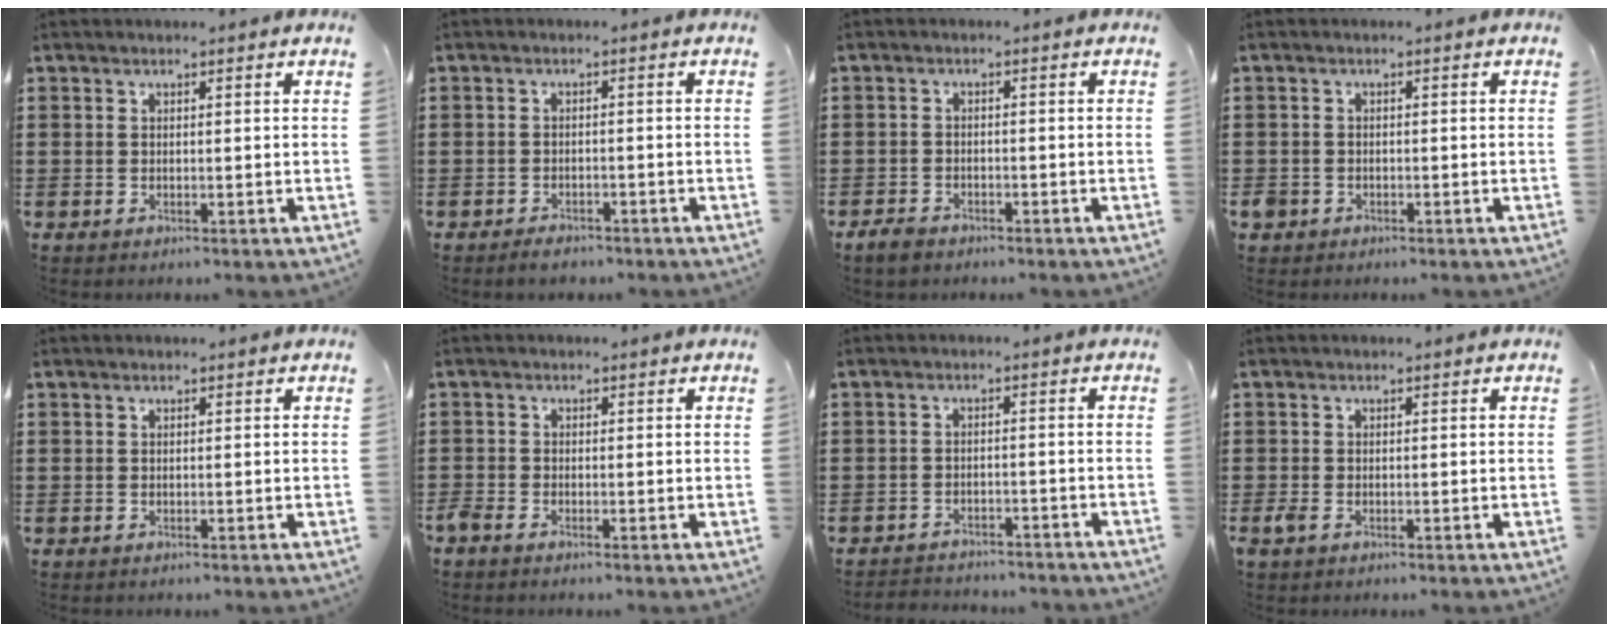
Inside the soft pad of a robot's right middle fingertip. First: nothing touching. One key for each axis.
{"total": 1.6, "fx": -1.5, "fy": 0.4, "fz": 0.4, "tx": -0.012, "ty": -0.001, "tz": -0.031}
{"total": 2.2, "fx": -1.8, "fy": 1.0, "fz": 0.8, "tx": -0.026, "ty": 0.003, "tz": -0.039}
{"total": 1.4, "fx": -0.8, "fy": 1.1, "fz": 0.2, "tx": -0.015, "ty": -0.001, "tz": -0.022}
{"total": 0.0}
{"total": 1.1, "fx": -1.0, "fy": 0.3, "fz": 0.5, "tx": -0.027, "ty": -0.007, "tz": -0.023}
{"total": 2.6, "fx": -2.6, "fy": 0.4, "fz": 0.0, "tx": -0.008, "ty": -0.001, "tz": -0.056}
{"total": 1.3, "fx": -0.7, "fy": 0.7, "fz": 0.8, "tx": -0.032, "ty": -0.006, "tz": -0.018}